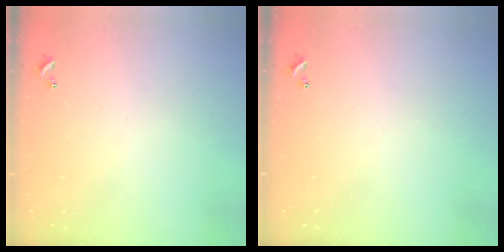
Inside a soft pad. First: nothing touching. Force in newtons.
{"total": 0.0}